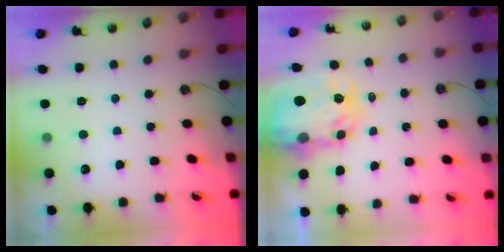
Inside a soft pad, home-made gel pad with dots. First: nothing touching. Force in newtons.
{"total": 7.8, "press": 7.7, "slide": 0.8}